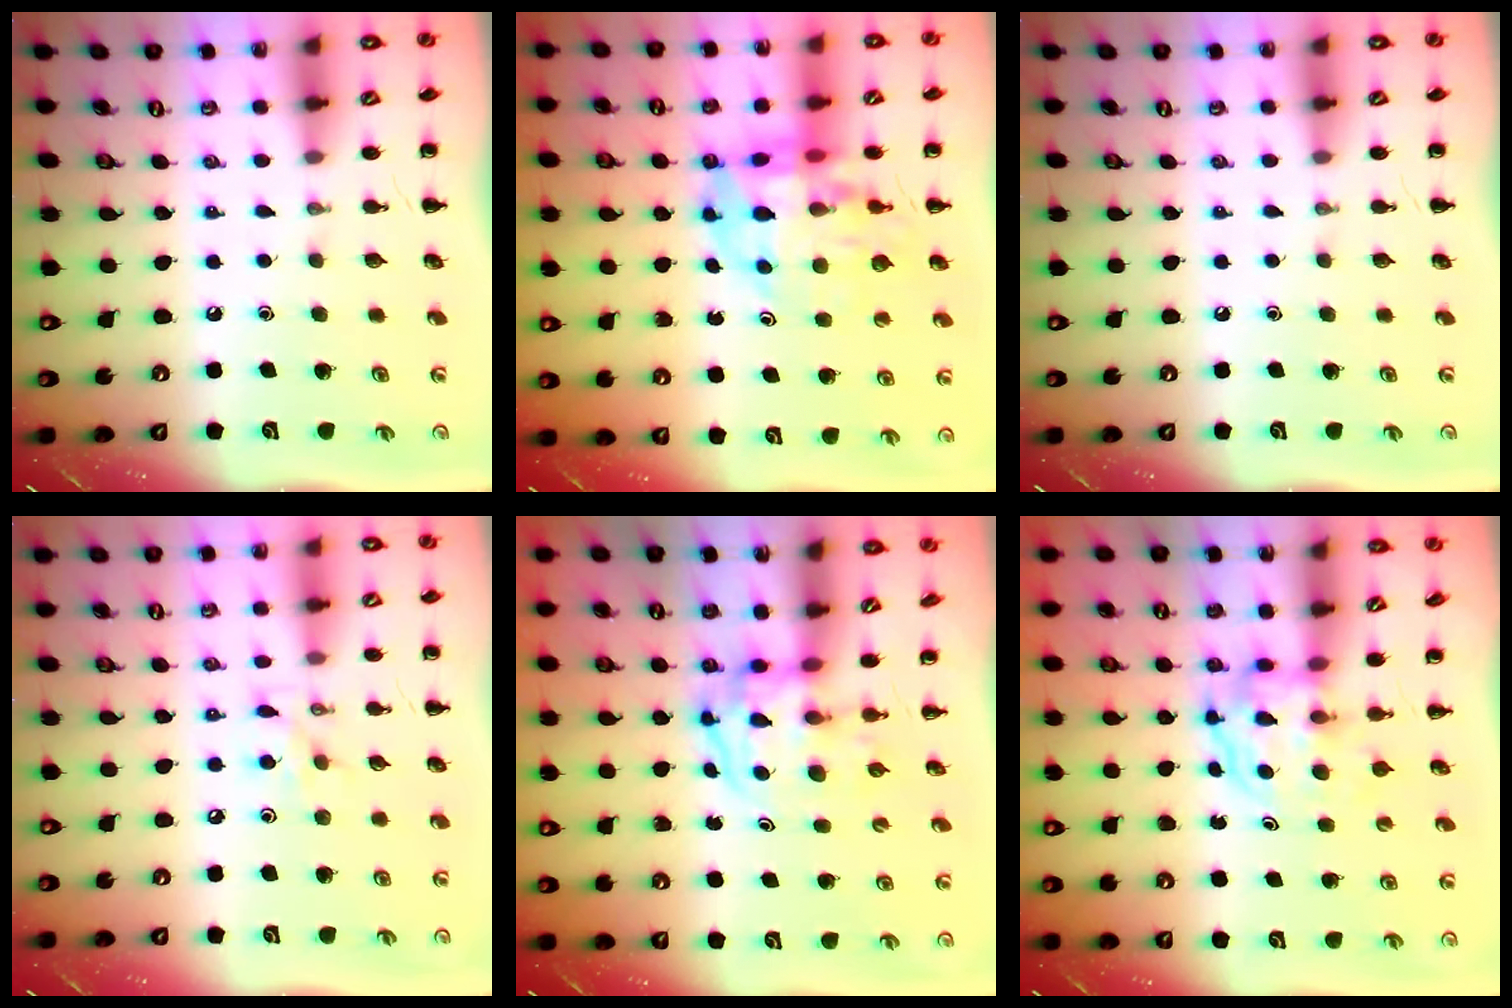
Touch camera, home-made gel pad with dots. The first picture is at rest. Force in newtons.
{"total": 11.9, "press": 11.4, "slide": 3.5}
{"total": 0.0}
{"total": 5.2, "press": 5.1, "slide": 1.2}
{"total": 3.5, "press": 3.5, "slide": 0.5}
{"total": 3.9, "press": 3.9, "slide": 0.2}